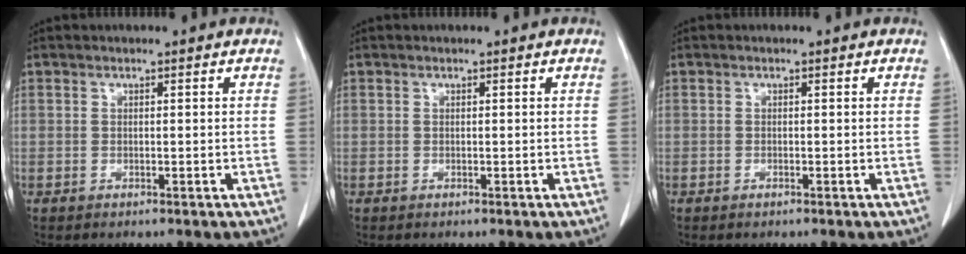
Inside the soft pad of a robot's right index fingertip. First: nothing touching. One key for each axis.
{"total": 0.0}
{"total": 0.0}